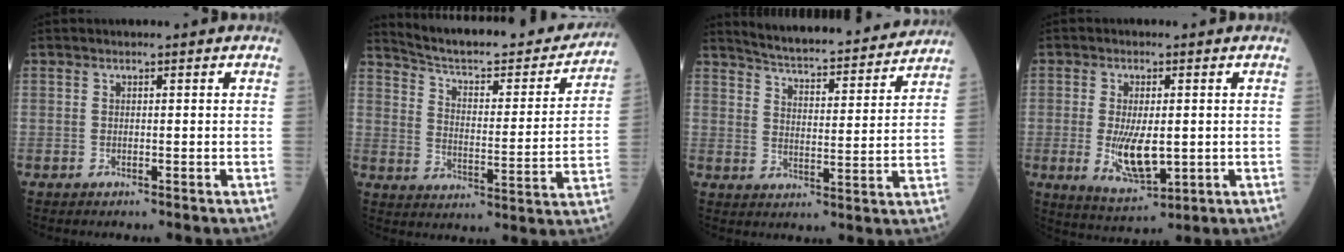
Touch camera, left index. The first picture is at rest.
{"total": 22.6, "force": [20.9, 4.0, 7.7], "torque": [-0.109, -0.034, 0.278]}
{"total": 18.3, "force": [17.2, 1.9, 6.0], "torque": [-0.091, -0.011, 0.232]}
{"total": 7.6, "force": [-0.6, 2.9, 7.0], "torque": [-0.138, -0.018, -0.003]}